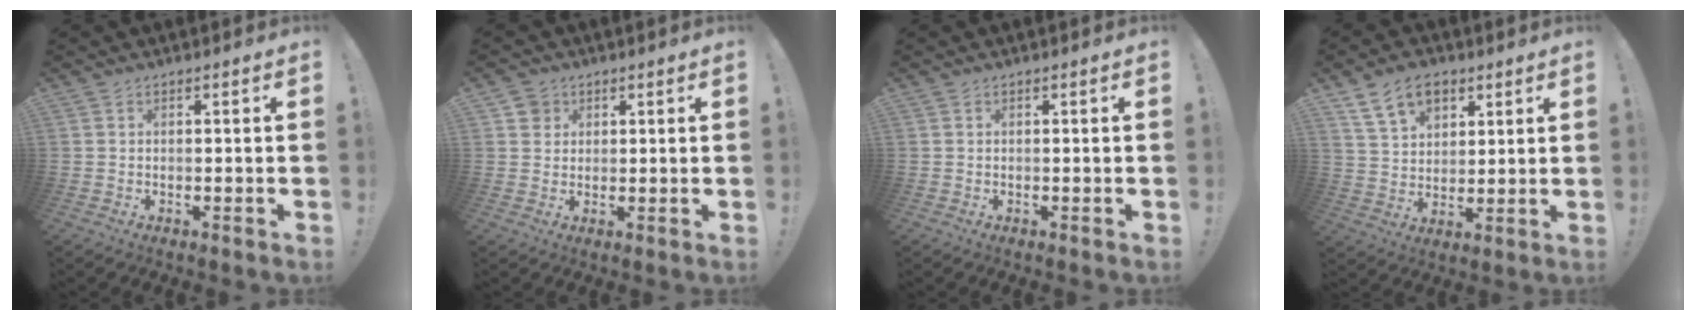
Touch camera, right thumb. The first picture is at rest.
{"total": 4.0, "force": [2.0, 3.5, 0.6], "torque": [0.001, -0.008, 0.035]}
{"total": 0.0}
{"total": 12.2, "force": [6.9, 8.2, 6.0], "torque": [-0.093, -0.028, 0.132]}